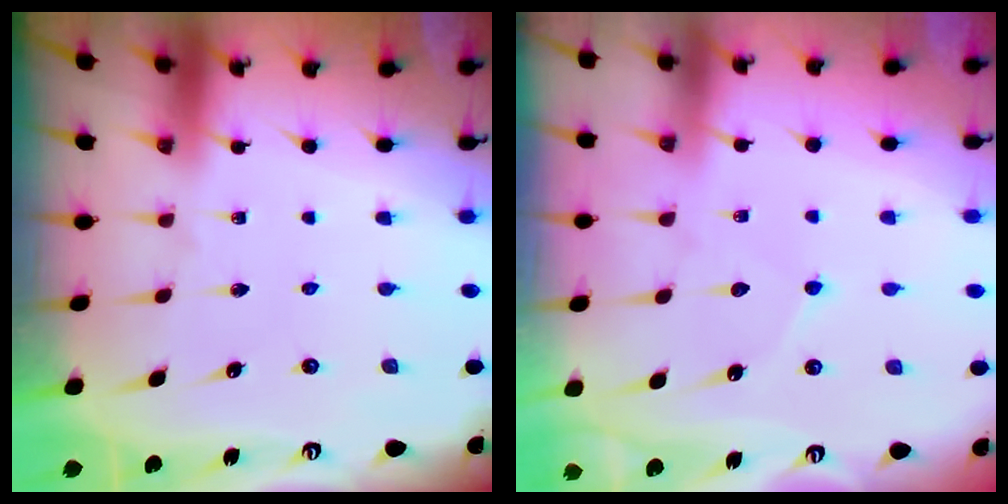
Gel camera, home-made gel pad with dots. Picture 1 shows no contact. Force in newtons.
{"total": 4.0, "press": 4.0, "slide": 0.4}